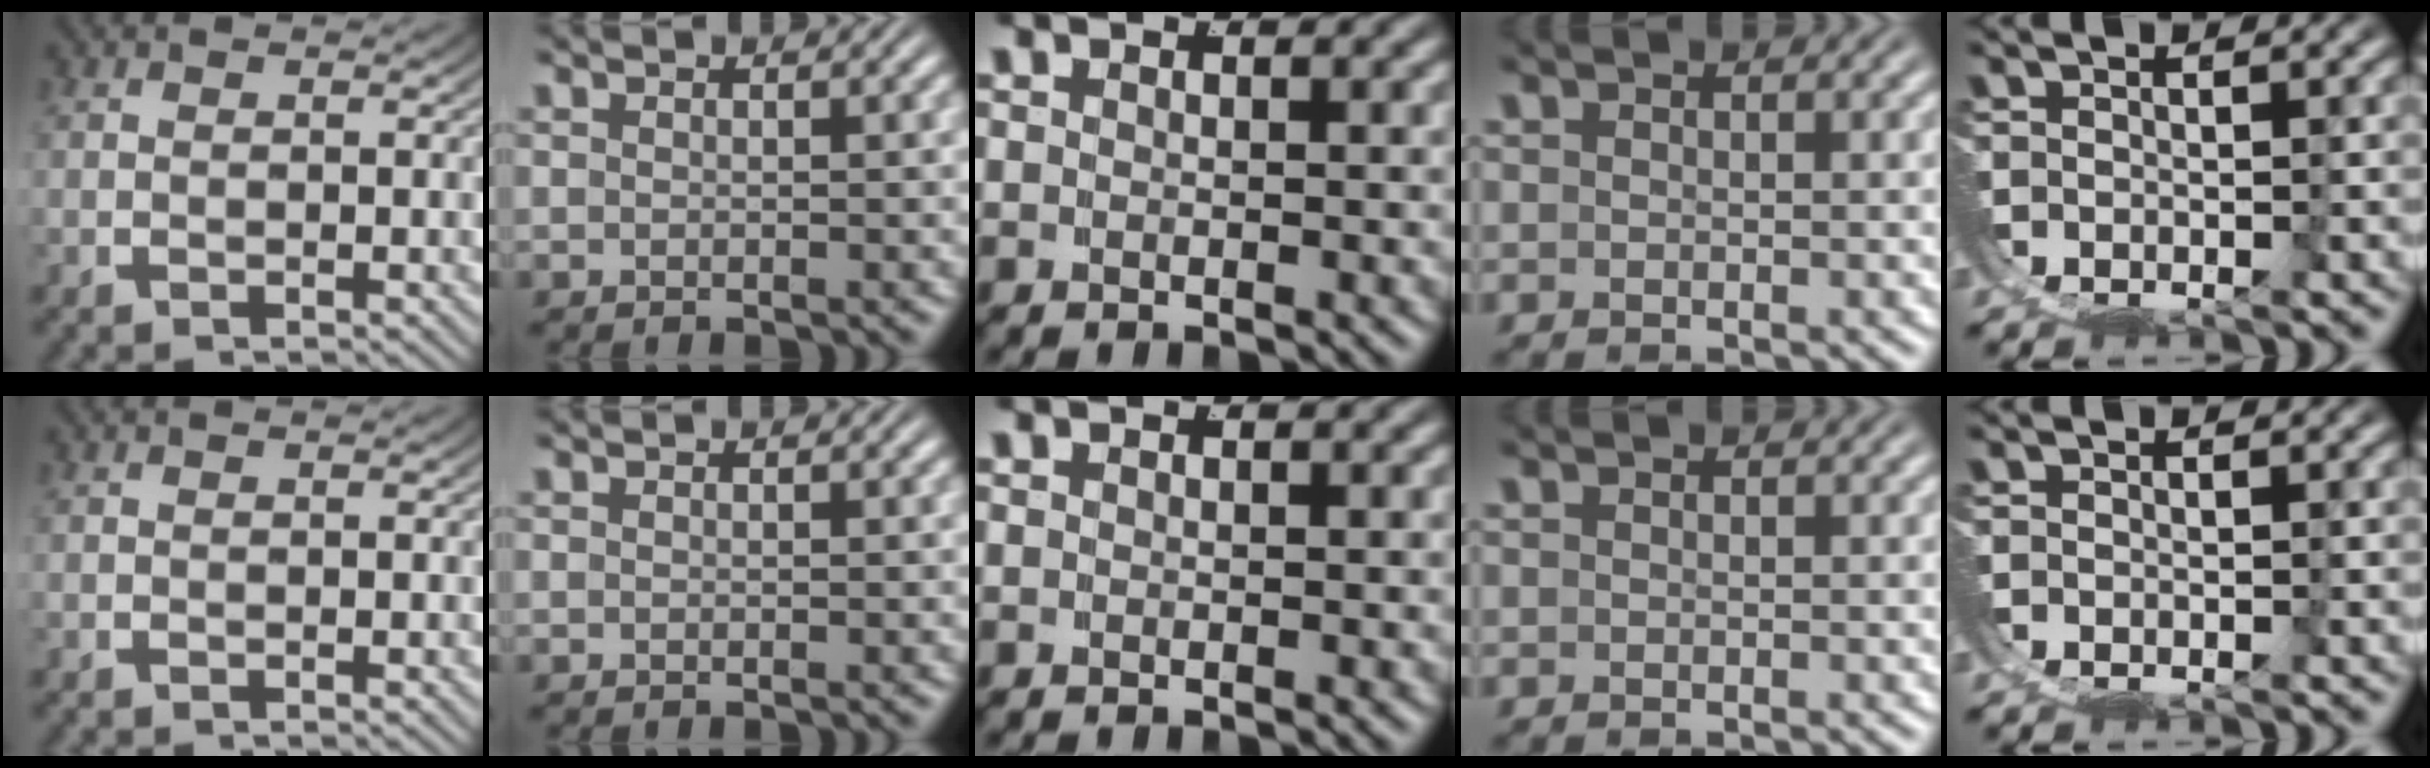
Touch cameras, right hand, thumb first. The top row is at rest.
{}